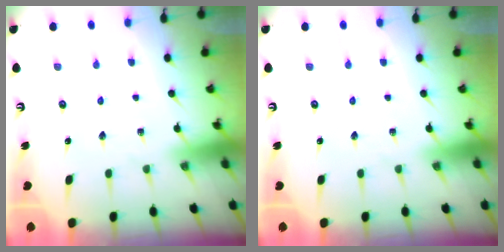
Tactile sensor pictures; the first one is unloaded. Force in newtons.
{"total": 0.0}